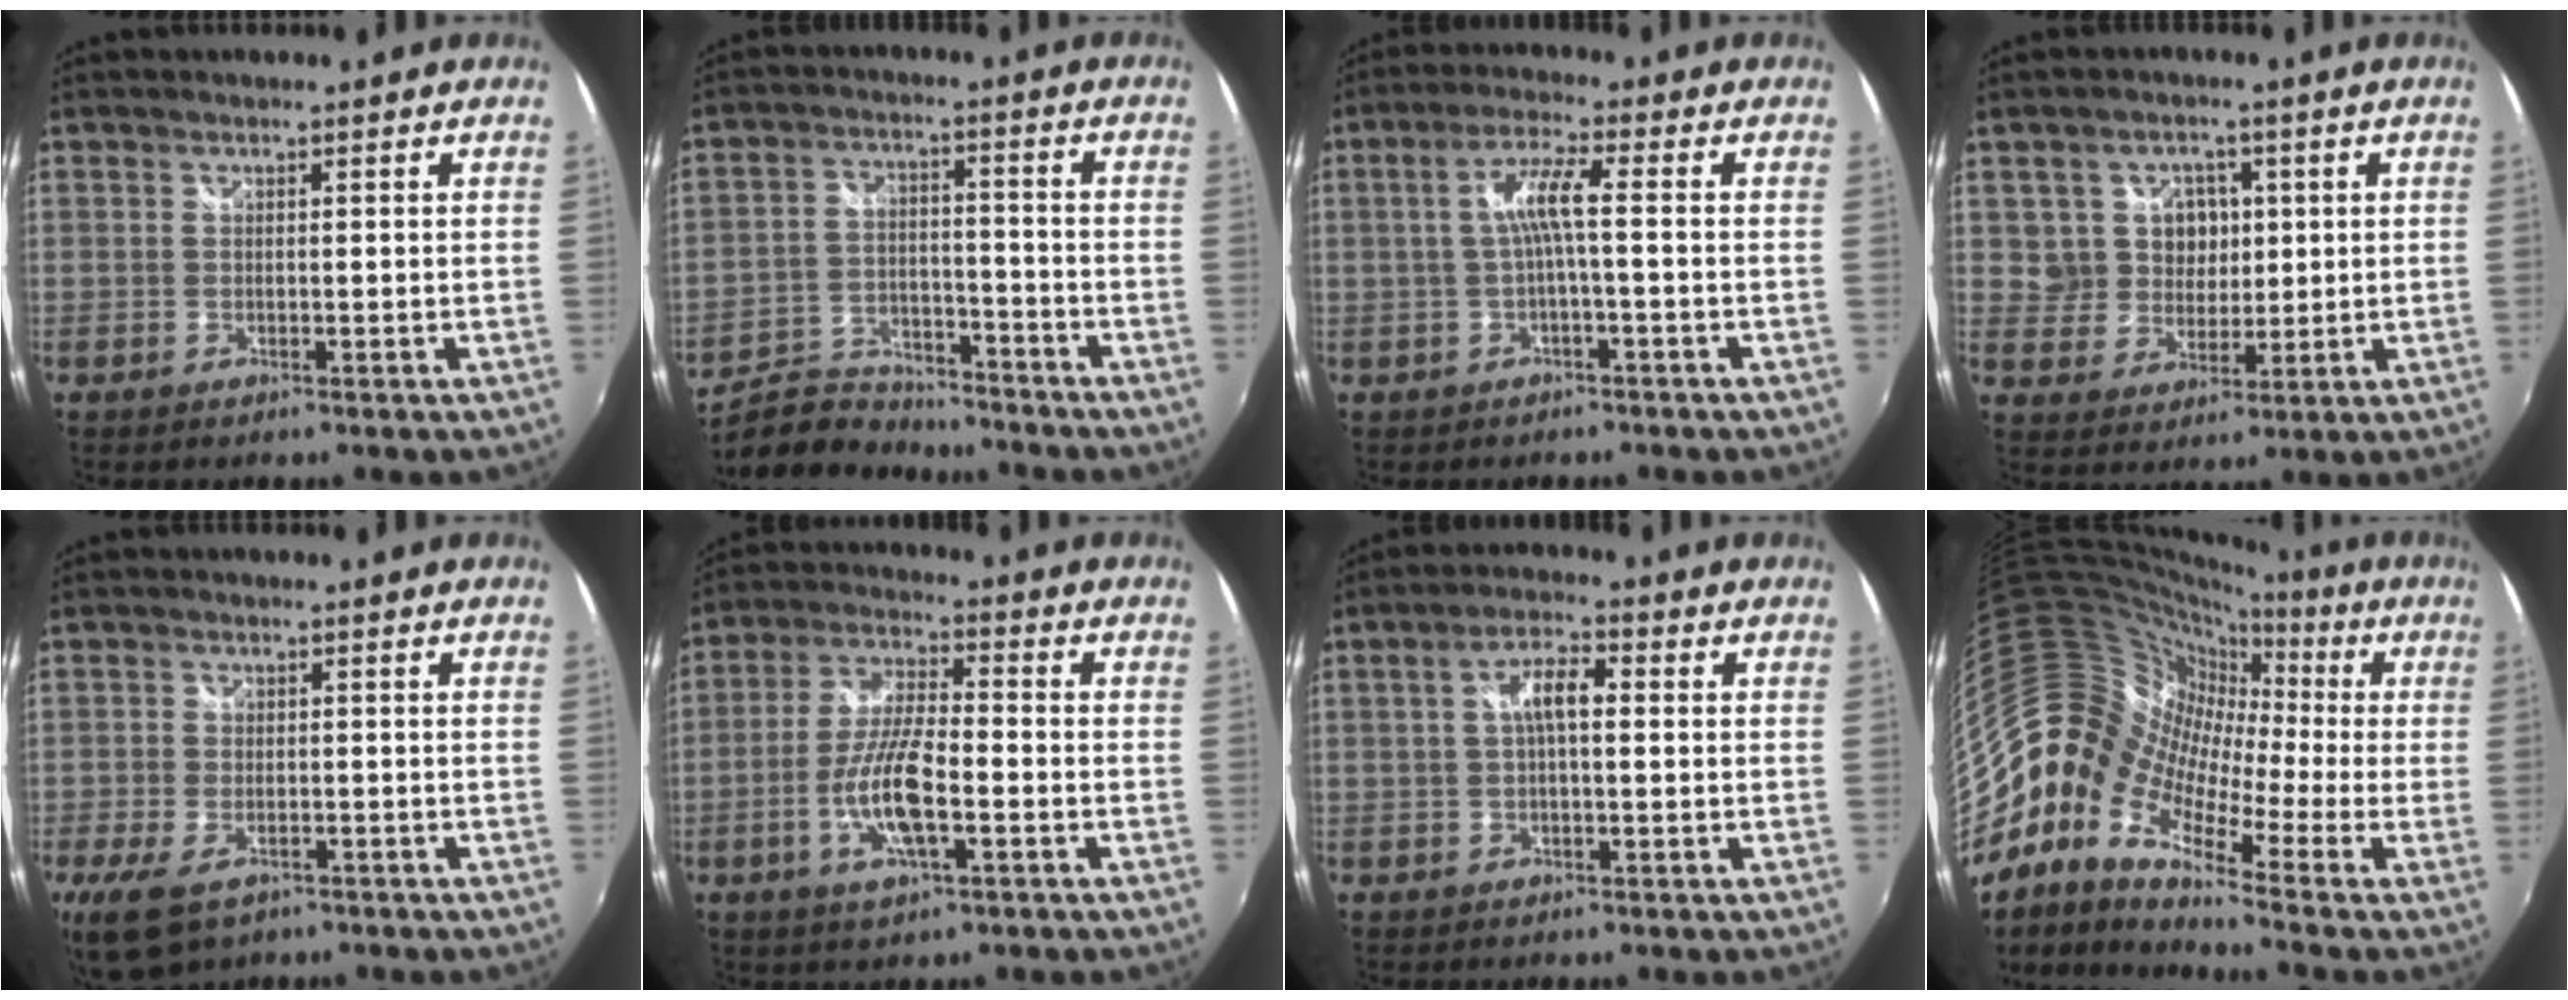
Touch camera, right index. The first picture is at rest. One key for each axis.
{"total": 13.4, "fx": -12.0, "fy": 4.5, "fz": 3.8, "tx": -0.103, "ty": -0.002, "tz": -0.200}
{"total": 5.0, "fx": -0.7, "fy": -0.1, "fz": 5.0, "tx": -0.103, "ty": 0.007, "tz": -0.009}
{"total": 7.1, "fx": 1.8, "fy": 6.6, "fz": 1.9, "tx": -0.039, "ty": 0.016, "tz": 0.040}
{"total": 9.1, "fx": -5.5, "fy": 5.0, "fz": 5.2, "tx": -0.130, "ty": -0.030, "tz": -0.095}
{"total": 10.8, "fx": -3.6, "fy": 2.8, "fz": 9.8, "tx": -0.201, "ty": -0.003, "tz": -0.070}
{"total": 5.0, "fx": 0.3, "fy": 1.7, "fz": 4.6, "tx": -0.086, "ty": 0.013, "tz": 0.005}
{"total": 14.1, "fx": -2.3, "fy": 9.7, "fz": 9.9, "tx": -0.165, "ty": 0.012, "tz": -0.078}